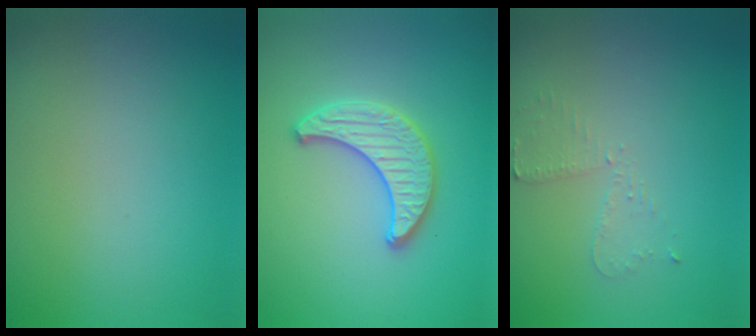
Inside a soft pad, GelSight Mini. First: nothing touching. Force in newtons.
{"total": 2.7, "press": 2.7, "slide": 0.1}
{"total": 1.9, "press": 1.9, "slide": 0.4}